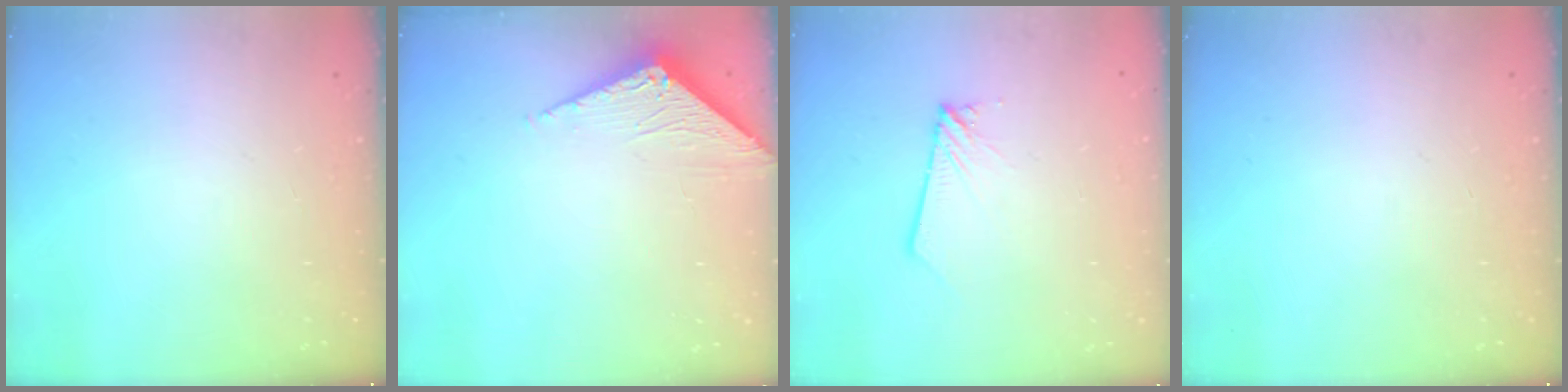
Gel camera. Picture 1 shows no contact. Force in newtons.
{"total": 3.3, "press": 3.3, "slide": 0.2}
{"total": 1.9, "press": 1.9, "slide": 0.1}
{"total": 0.0}